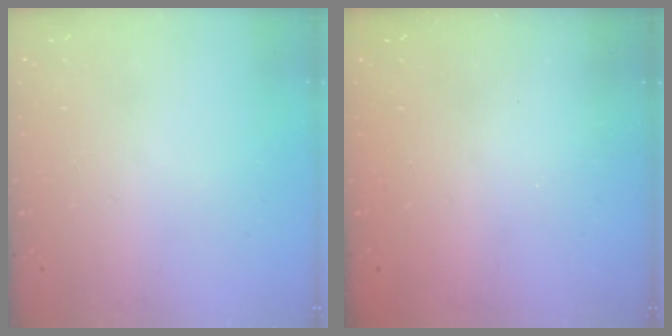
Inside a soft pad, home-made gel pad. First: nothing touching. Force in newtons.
{"total": 2.5, "press": 2.4, "slide": 0.8}